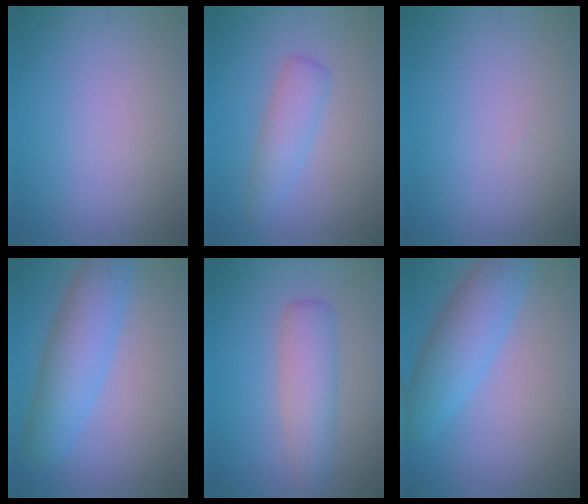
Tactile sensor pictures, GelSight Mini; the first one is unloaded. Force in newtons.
{"total": 2.8, "press": 2.8, "slide": 0.0}
{"total": 0.0}
{"total": 5.6, "press": 5.6, "slide": 0.2}
{"total": 3.9, "press": 3.9, "slide": 0.1}
{"total": 5.3, "press": 5.3, "slide": 0.2}